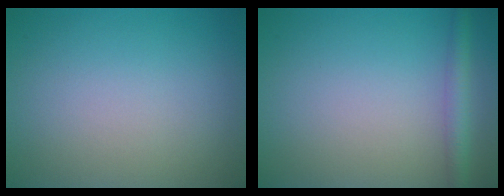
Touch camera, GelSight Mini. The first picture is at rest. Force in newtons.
{"total": 2.3, "press": 2.3, "slide": 0.0}